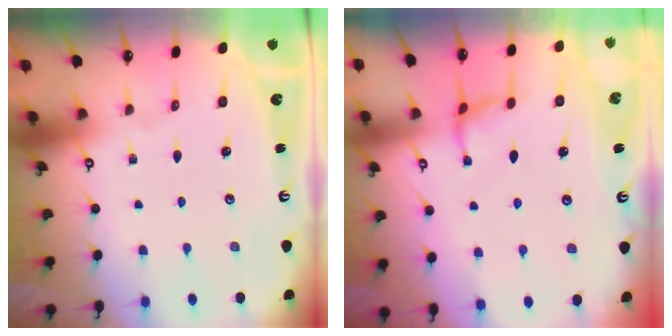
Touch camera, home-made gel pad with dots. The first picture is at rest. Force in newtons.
{"total": 1.8, "press": 1.7, "slide": 0.5}